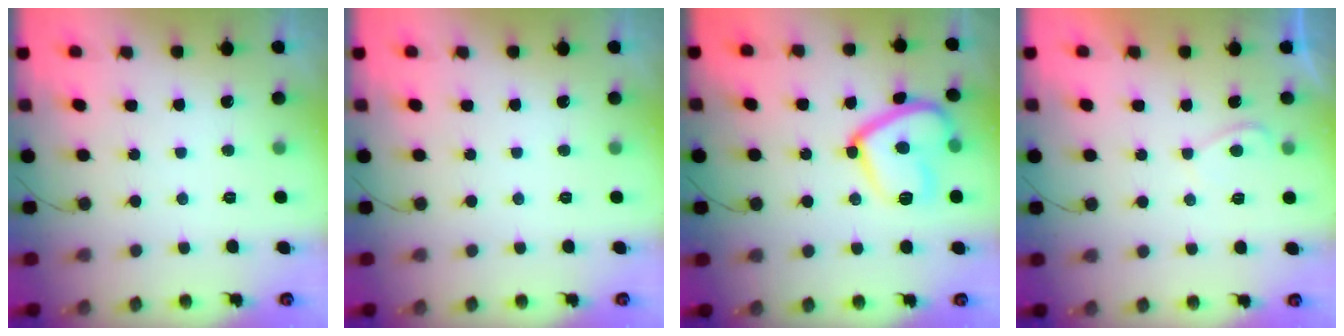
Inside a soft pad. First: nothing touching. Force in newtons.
{"total": 0.0}
{"total": 15.0, "press": 15.0, "slide": 0.9}
{"total": 1.0, "press": 0.7, "slide": 0.6}